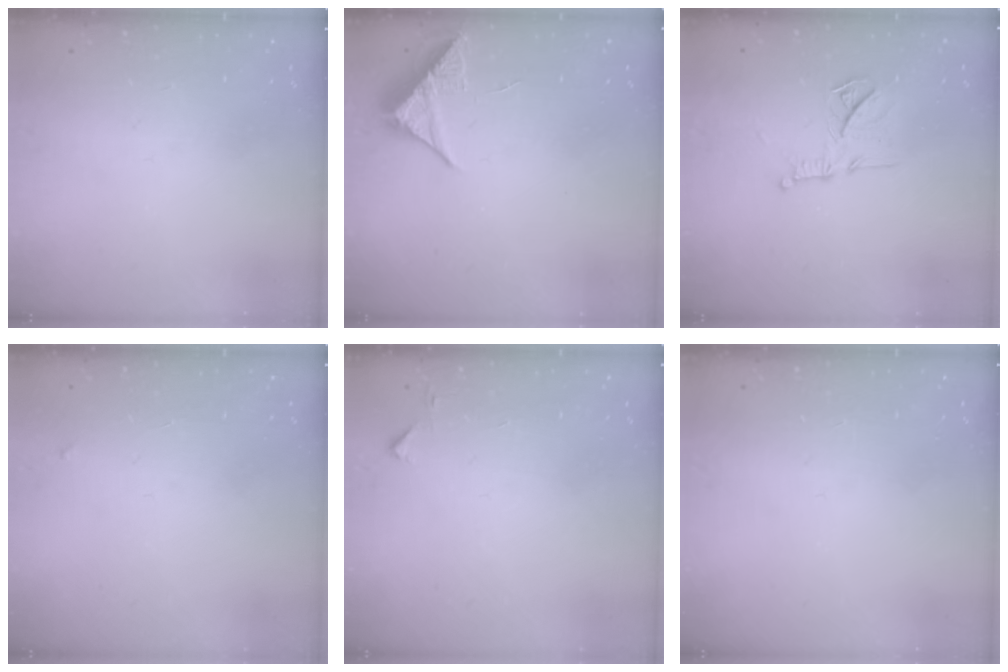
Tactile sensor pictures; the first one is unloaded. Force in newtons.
{"total": 7.7, "press": 7.7, "slide": 0.4}
{"total": 12.5, "press": 12.5, "slide": 0.8}
{"total": 2.5, "press": 2.4, "slide": 0.4}
{"total": 3.1, "press": 3.0, "slide": 0.3}
{"total": 0.0}